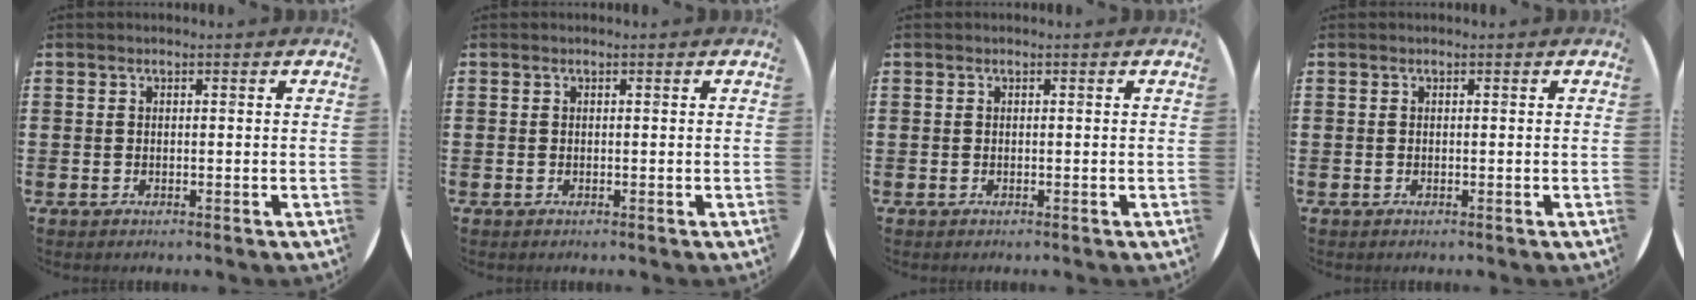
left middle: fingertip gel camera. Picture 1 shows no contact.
{"total": 0.0}
{"total": 0.0}
{"total": 0.0}